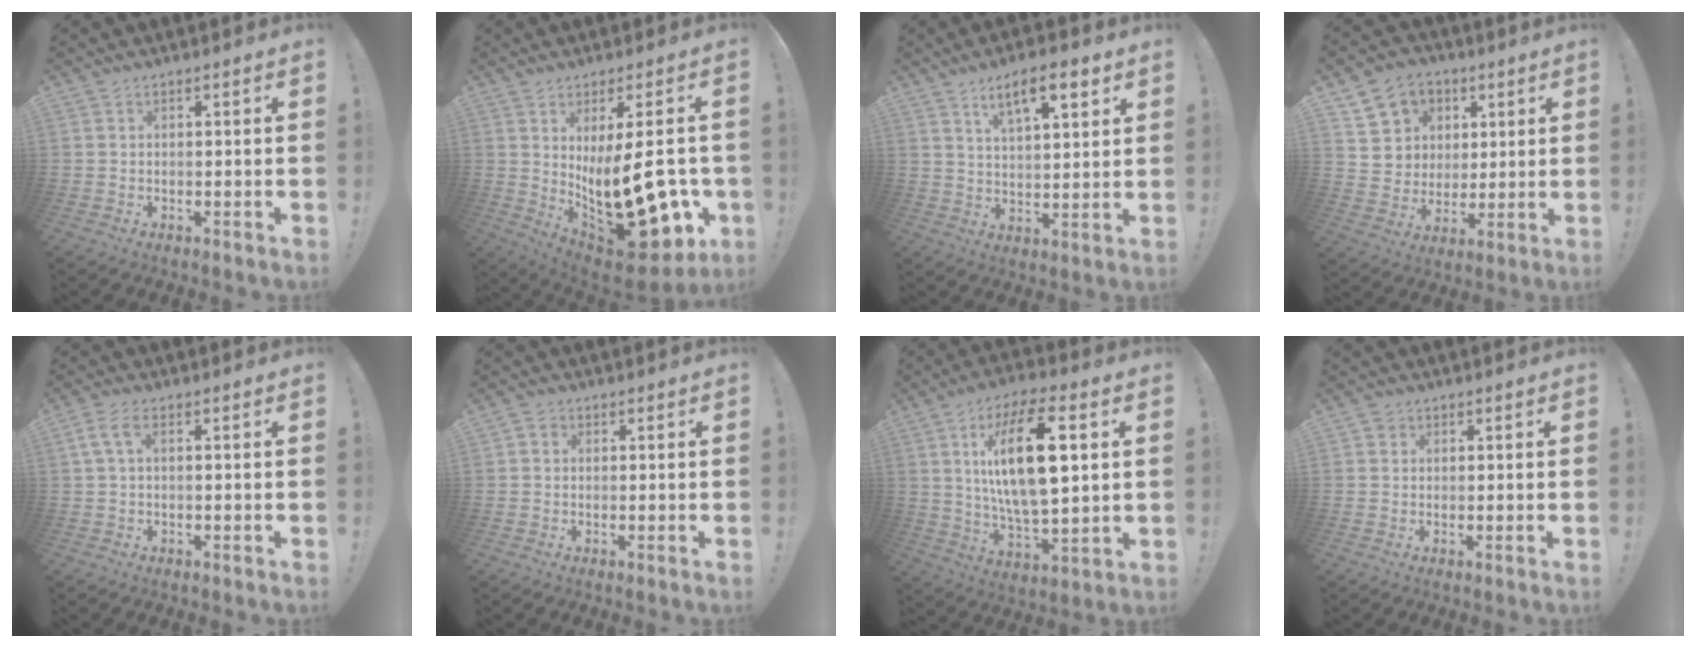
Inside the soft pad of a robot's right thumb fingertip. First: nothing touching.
{"total": 21.7, "force": [-0.8, 8.0, 20.2], "torque": [-0.315, -0.019, 0.002]}
{"total": 11.0, "force": [6.4, 3.8, 8.2], "torque": [-0.119, -0.021, 0.105]}
{"total": 10.4, "force": [4.0, 9.4, 1.8], "torque": [-0.022, -0.020, 0.088]}
{"total": 4.0, "force": [0.9, 1.6, 3.6], "torque": [-0.075, -0.001, 0.017]}
{"total": 1.5, "force": [0.0, 1.4, 0.6], "torque": [-0.011, 0.005, -0.001]}
{"total": 21.2, "force": [5.2, 8.3, 18.8], "torque": [-0.344, -0.006, 0.072]}
{"total": 1.4, "force": [0.7, 1.2, 0.2], "torque": [0.002, -0.001, 0.011]}